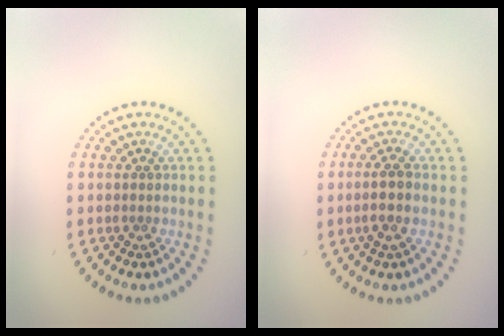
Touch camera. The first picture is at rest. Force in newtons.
{"total": 2.1, "press": 1.9, "slide": 0.9}